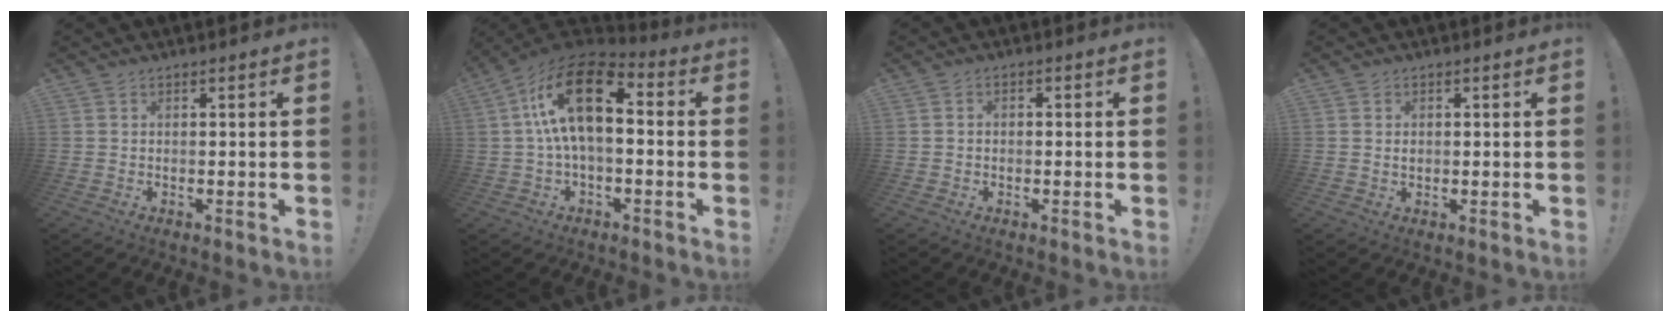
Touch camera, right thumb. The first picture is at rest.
{"total": 18.8, "force": [3.9, 9.2, 16.0], "torque": [-0.280, -0.004, 0.070]}
{"total": 1.4, "force": [-0.9, 0.9, 0.7], "torque": [-0.015, 0.008, -0.016]}
{"total": 1.0, "force": [0.2, 0.9, 0.3], "torque": [0.001, 0.000, 0.002]}